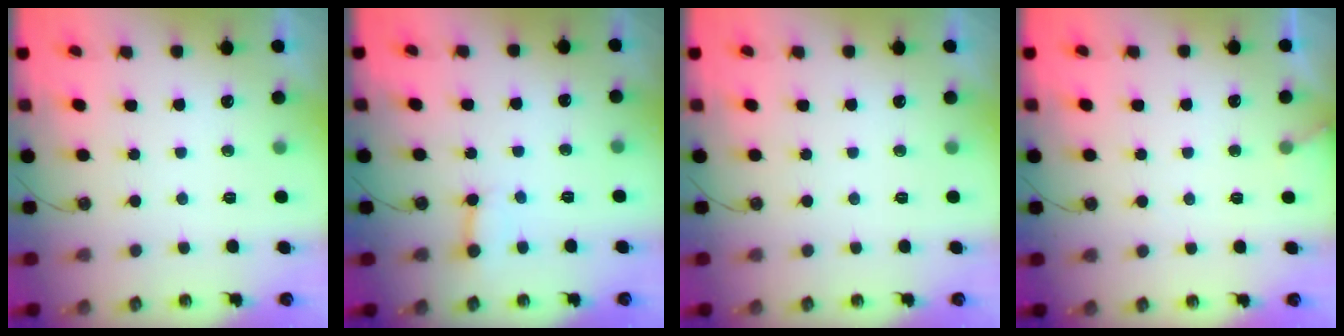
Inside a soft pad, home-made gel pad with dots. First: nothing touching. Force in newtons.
{"total": 2.8, "press": 2.7, "slide": 0.4}
{"total": 0.0}
{"total": 4.1, "press": 4.0, "slide": 0.4}